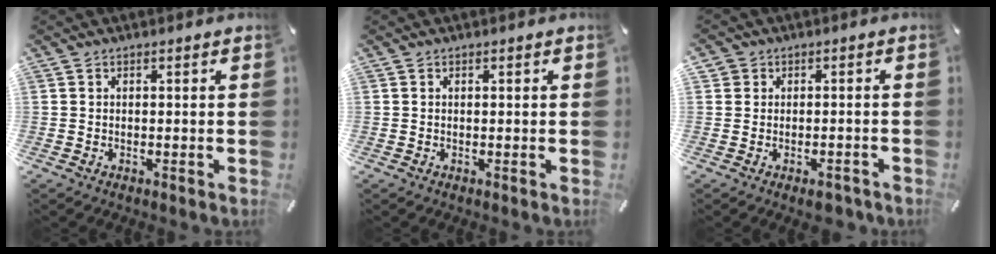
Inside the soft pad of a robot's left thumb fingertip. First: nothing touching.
{"total": 0.0}
{"total": 3.3, "force": [-1.8, 2.5, 1.2], "torque": [-0.017, 0.015, -0.032]}